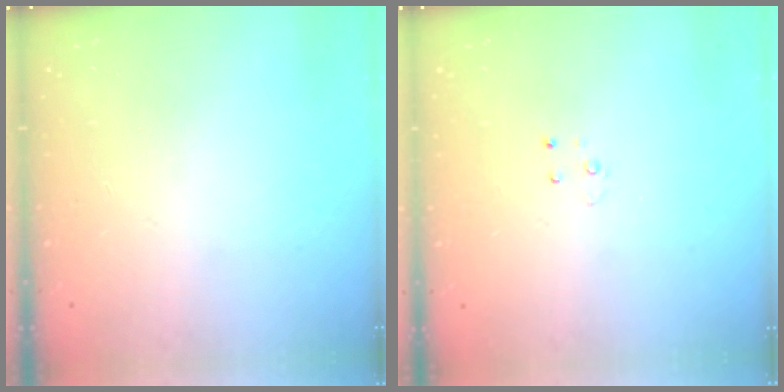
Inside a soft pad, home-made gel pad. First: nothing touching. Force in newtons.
{"total": 3.0, "press": 2.9, "slide": 0.3}